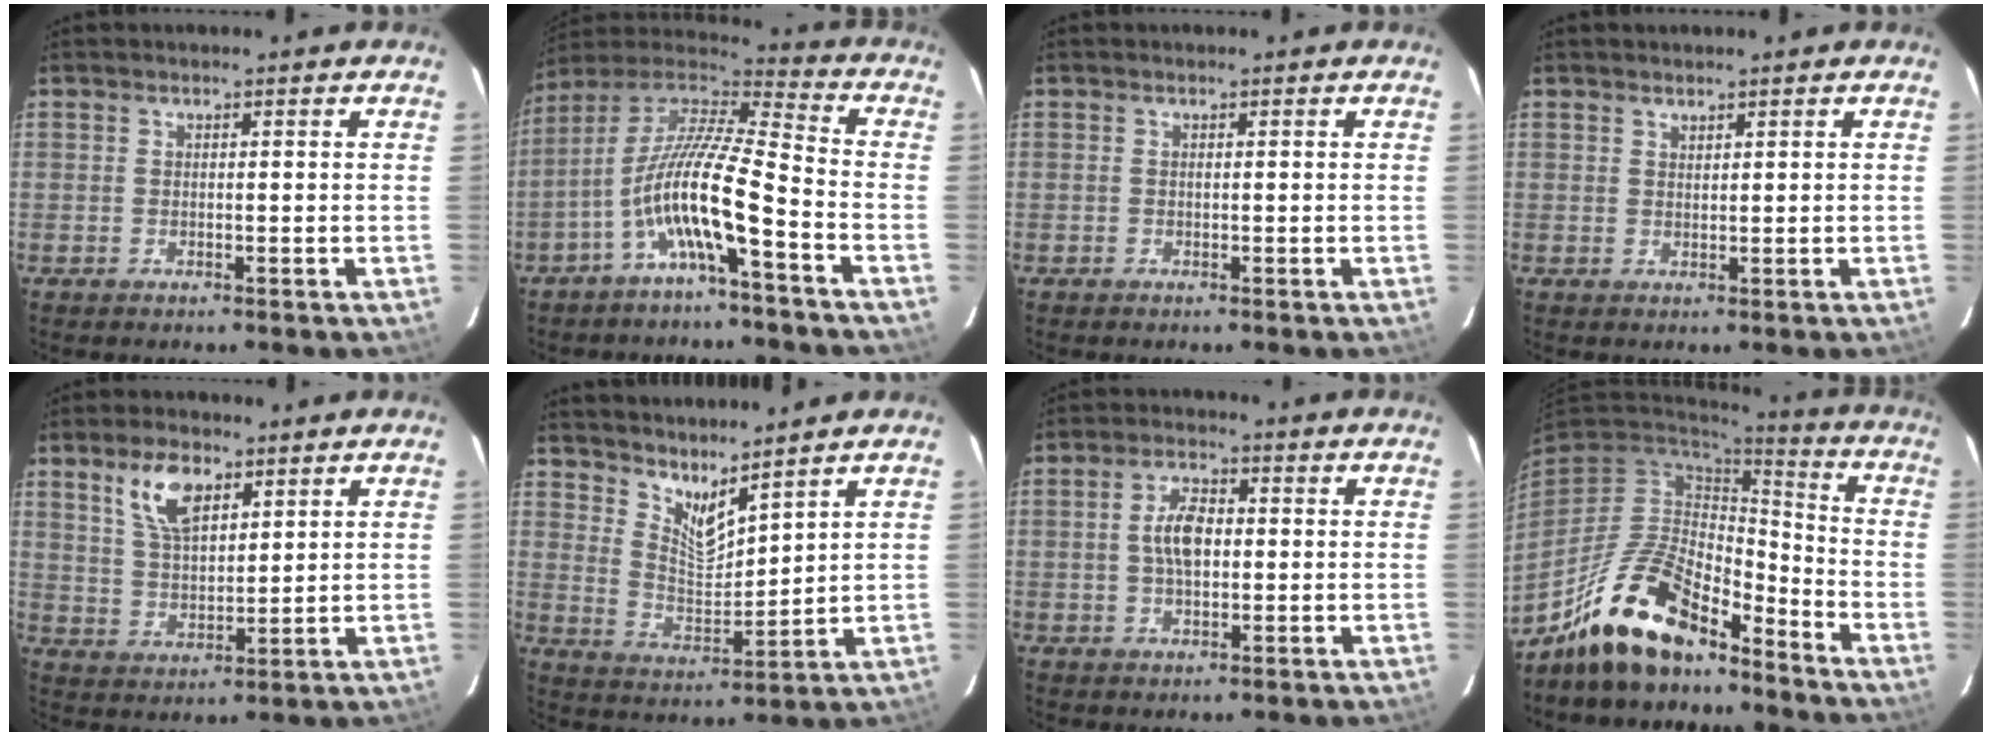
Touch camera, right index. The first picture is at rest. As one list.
[{"total": 13.8, "force": [-5.9, 1.6, 12.4], "torque": [-0.232, 0.000, -0.115]}, {"total": 0.0}, {"total": 0.9, "force": [0.9, 0.3, 0.1], "torque": [-0.004, 0.002, 0.017]}, {"total": 8.7, "force": [4.8, 4.1, 5.9], "torque": [-0.113, 0.013, 0.096]}, {"total": 7.6, "force": [6.5, 1.5, 3.8], "torque": [-0.065, -0.014, 0.123]}, {"total": 6.0, "force": [0.1, 3.3, 5.0], "torque": [-0.096, 0.012, 0.004]}, {"total": 16.4, "force": [-12.2, 6.2, 9.1], "torque": [-0.198, 0.000, -0.220]}]